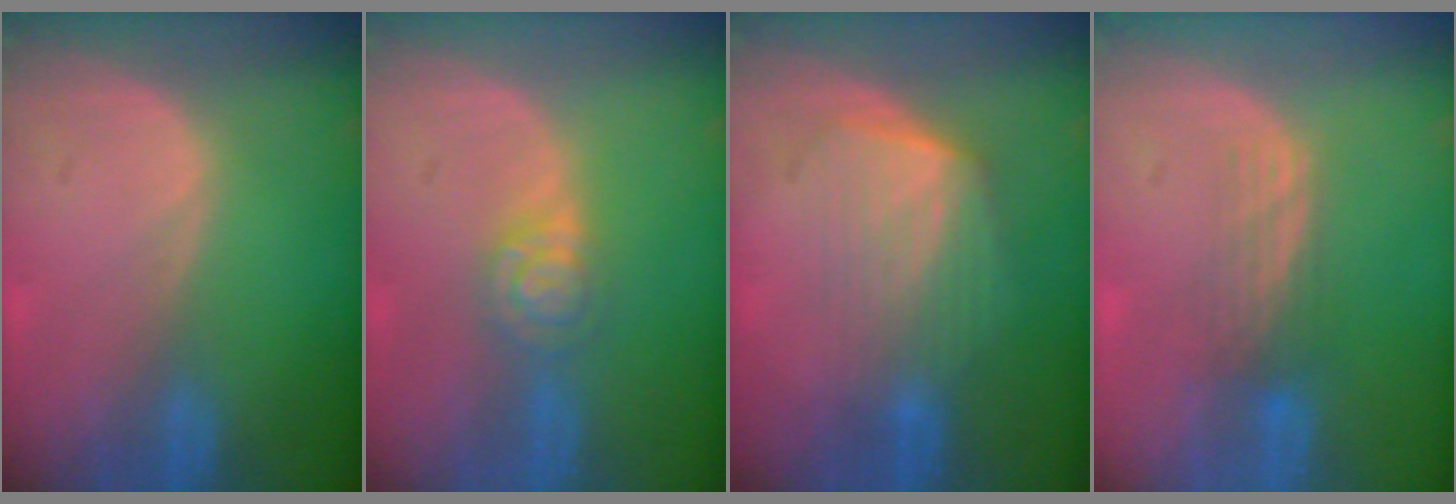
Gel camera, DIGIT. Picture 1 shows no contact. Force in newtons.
{"total": 4.7, "press": 4.0, "slide": 2.5}
{"total": 7.0, "press": 6.4, "slide": 2.8}
{"total": 3.6, "press": 2.9, "slide": 2.2}